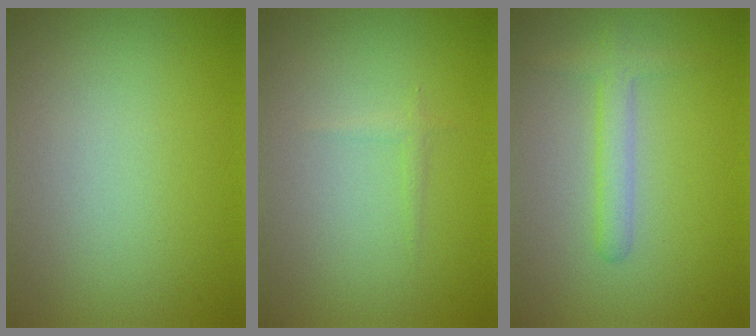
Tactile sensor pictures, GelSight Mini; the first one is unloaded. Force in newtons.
{"total": 0.6, "press": 0.6, "slide": 0.0}
{"total": 2.2, "press": 2.2, "slide": 0.1}